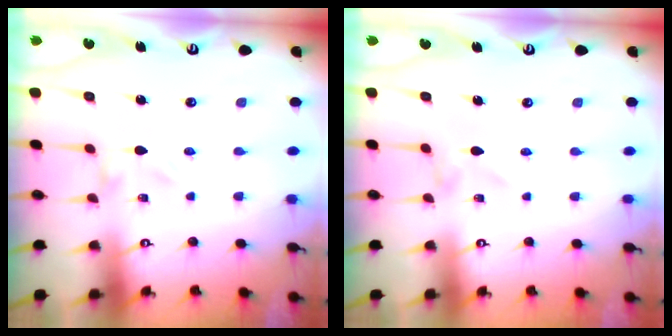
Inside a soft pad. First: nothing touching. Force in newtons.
{"total": 0.0}